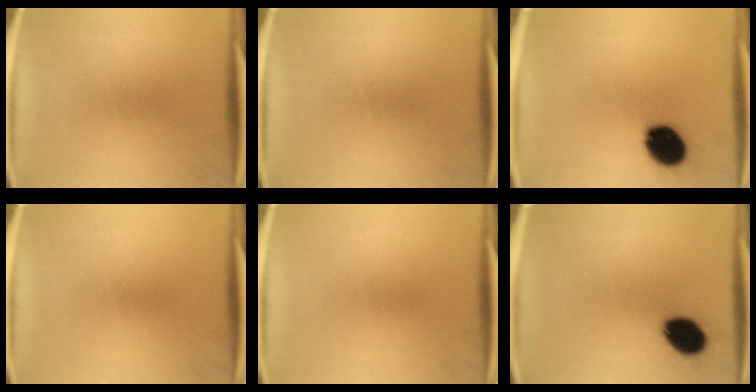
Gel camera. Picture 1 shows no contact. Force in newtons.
{"total": 0.0}
{"total": 12.6}
{"total": 0.0}
{"total": 0.0}
{"total": 9.8}